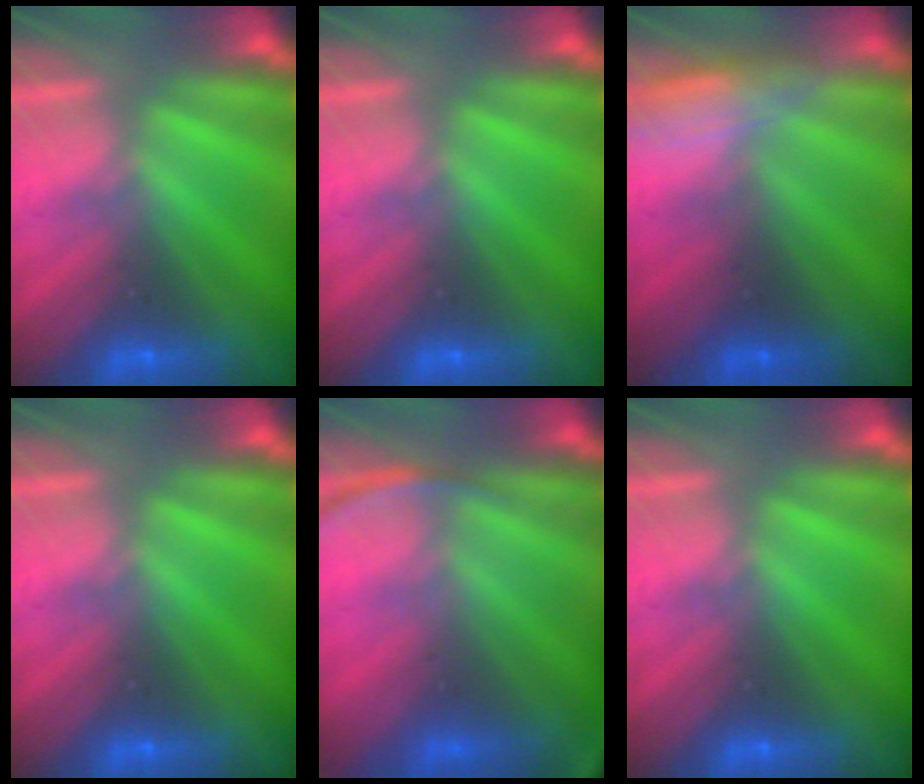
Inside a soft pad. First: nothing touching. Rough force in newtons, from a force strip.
{"total": 0.0}
{"total": 2.9}
{"total": 0.0}
{"total": 2.4}
{"total": 0.0}